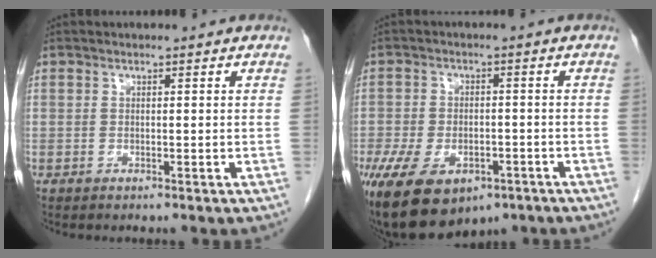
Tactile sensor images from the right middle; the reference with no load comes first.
{"total": 14.2, "force": [-8.4, 7.6, 8.6], "torque": [-0.175, -0.007, -0.124]}